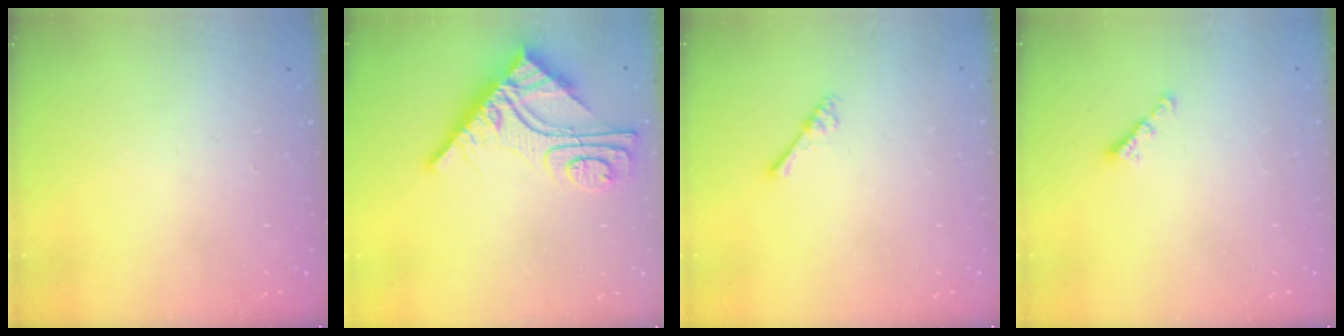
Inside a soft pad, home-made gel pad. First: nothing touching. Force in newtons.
{"total": 12.6, "press": 12.5, "slide": 1.0}
{"total": 2.5, "press": 2.5, "slide": 0.4}
{"total": 2.3, "press": 2.3, "slide": 0.4}